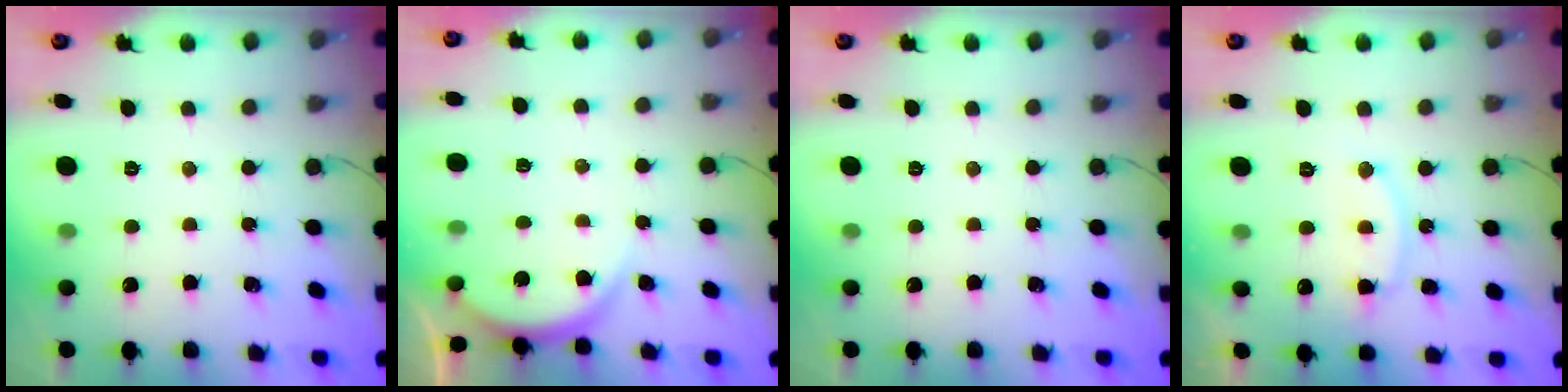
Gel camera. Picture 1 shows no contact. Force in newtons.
{"total": 4.4, "press": 4.4, "slide": 0.5}
{"total": 0.0}
{"total": 11.1, "press": 11.1, "slide": 0.7}